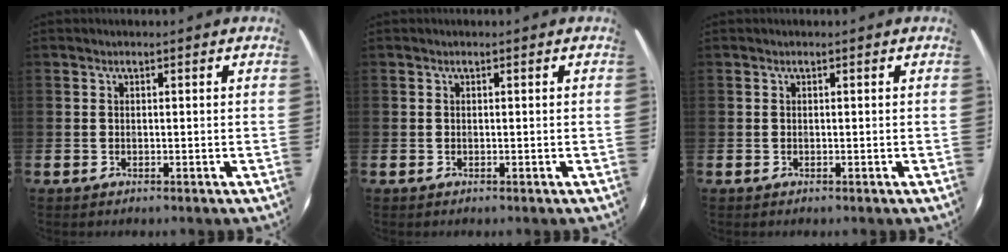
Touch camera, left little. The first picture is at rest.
{"total": 0.0}
{"total": 0.0}